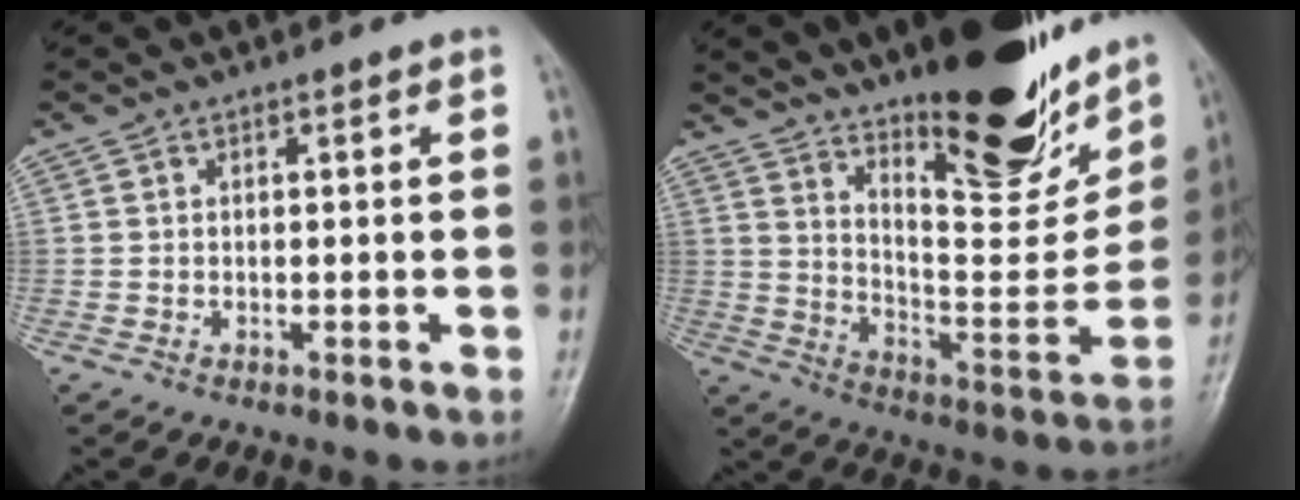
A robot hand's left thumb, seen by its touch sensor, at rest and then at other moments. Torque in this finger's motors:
{"motor_torque": [0.86, 0.57, 1.48, -1.29, 0.36]}